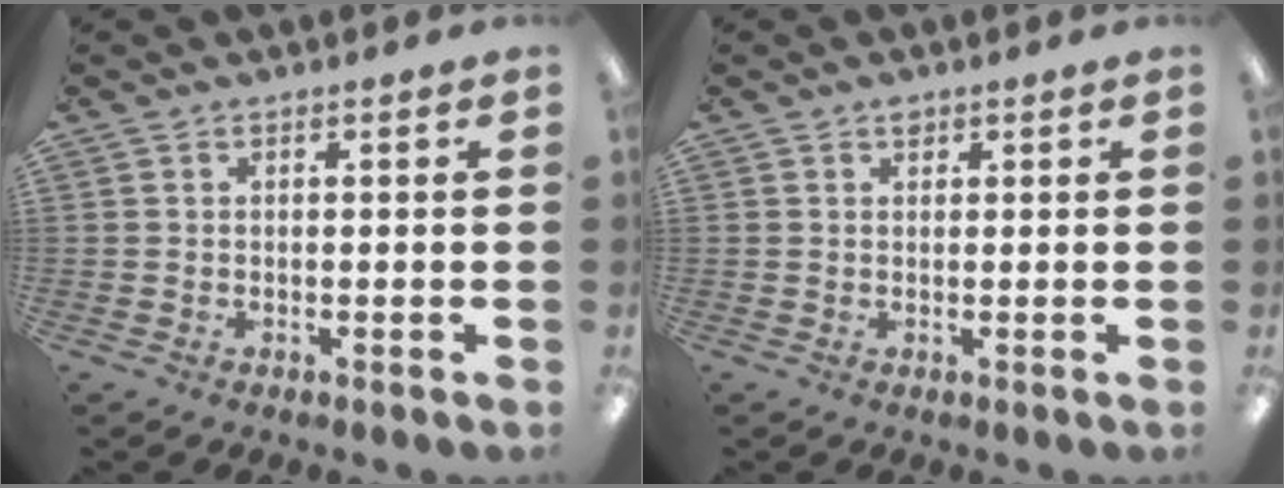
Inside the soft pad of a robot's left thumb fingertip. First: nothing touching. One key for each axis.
{"total": 1.2, "fx": 0.8, "fy": 0.8, "fz": 0.5, "tx": -0.004, "ty": -0.002, "tz": 0.013}